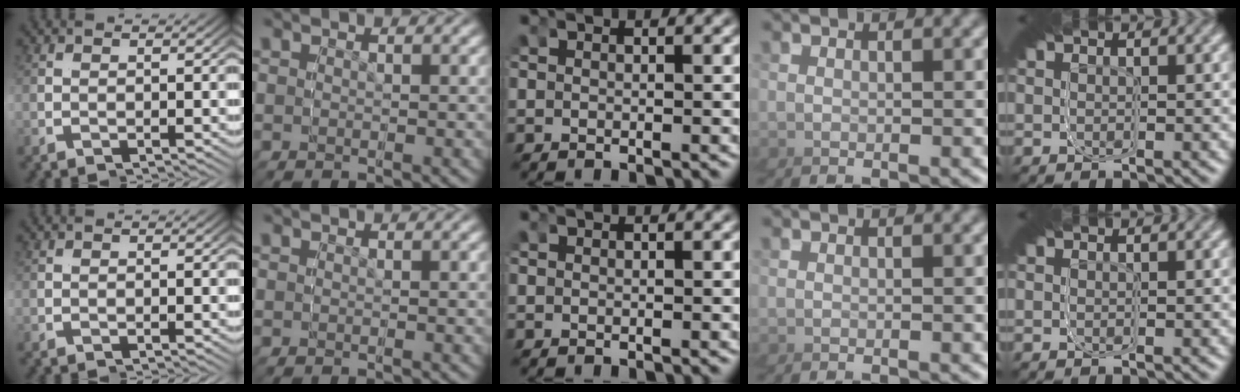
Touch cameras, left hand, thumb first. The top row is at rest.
{}